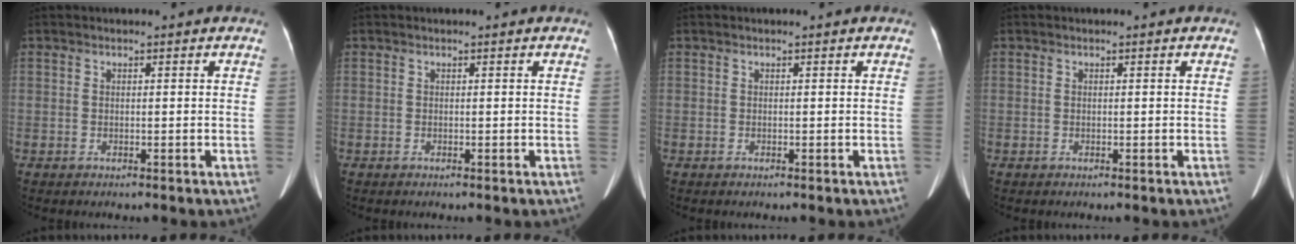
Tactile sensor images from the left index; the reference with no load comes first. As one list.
[{"total": 0.0}, {"total": 0.0}, {"total": 0.0}]